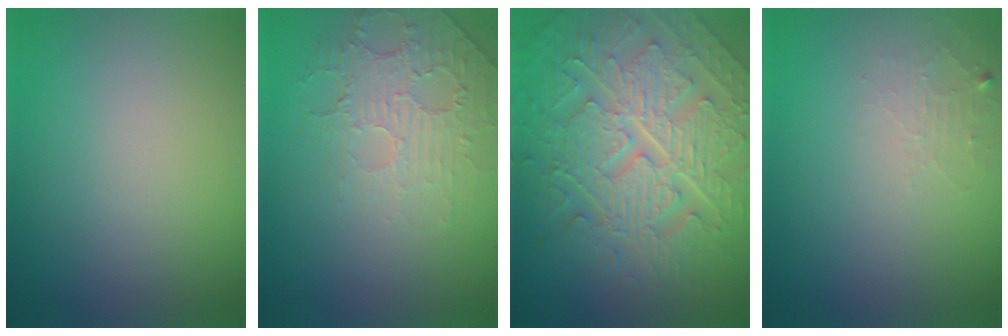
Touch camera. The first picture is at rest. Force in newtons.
{"total": 2.3, "press": 1.5, "slide": 1.7}
{"total": 10.2, "press": 6.8, "slide": 7.5}
{"total": 1.3, "press": 1.3, "slide": 0.2}